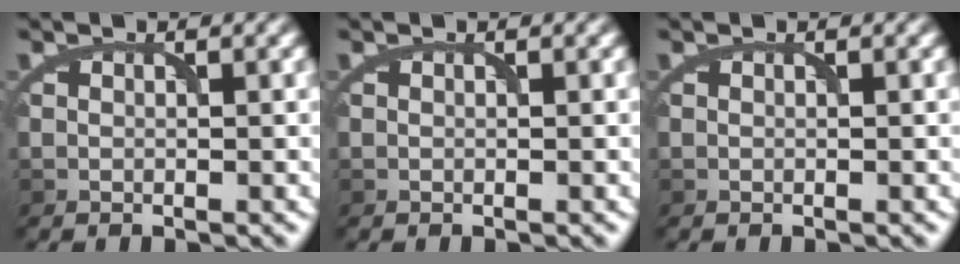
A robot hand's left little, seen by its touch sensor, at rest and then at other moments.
{"total": 0.0}
{"total": 0.0}